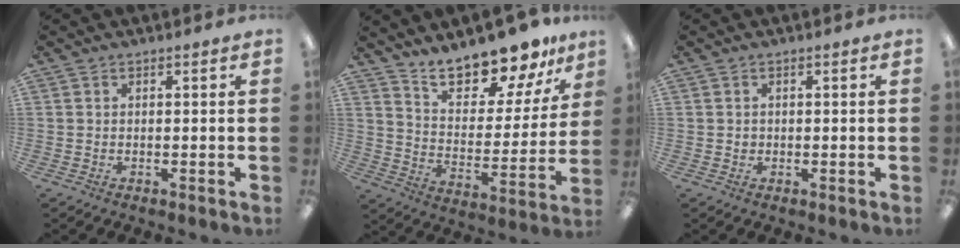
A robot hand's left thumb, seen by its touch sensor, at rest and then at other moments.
{"total": 15.5, "force": [14.2, 3.8, 4.9], "torque": [-0.088, -0.116, 0.253]}
{"total": 0.8, "force": [0.1, 0.8, 0.1], "torque": [-0.003, 0.005, 0.001]}